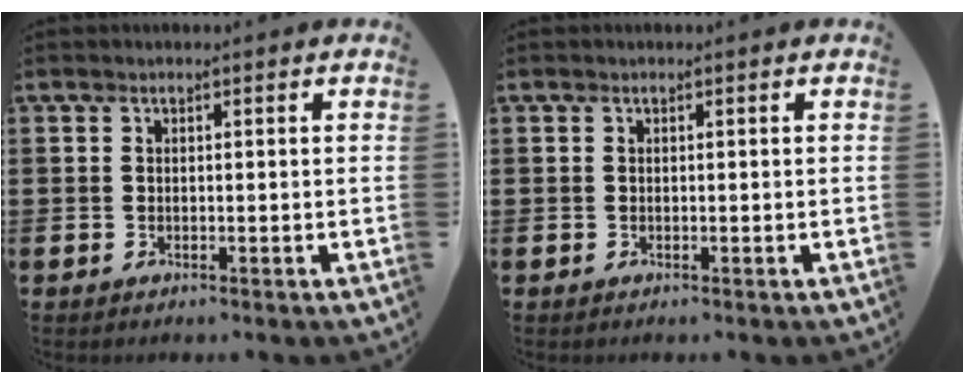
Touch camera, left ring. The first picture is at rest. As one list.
[{"total": 0.0}]